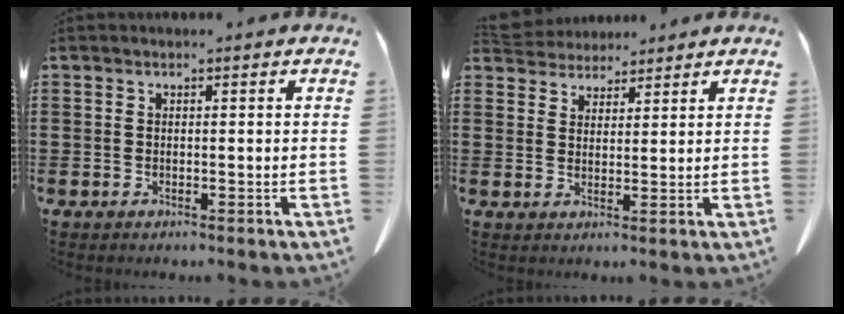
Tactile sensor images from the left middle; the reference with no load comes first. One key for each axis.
{"total": 3.9, "fx": 3.7, "fy": 1.0, "fz": 0.0, "tx": -0.015, "ty": -0.012, "tz": 0.072}